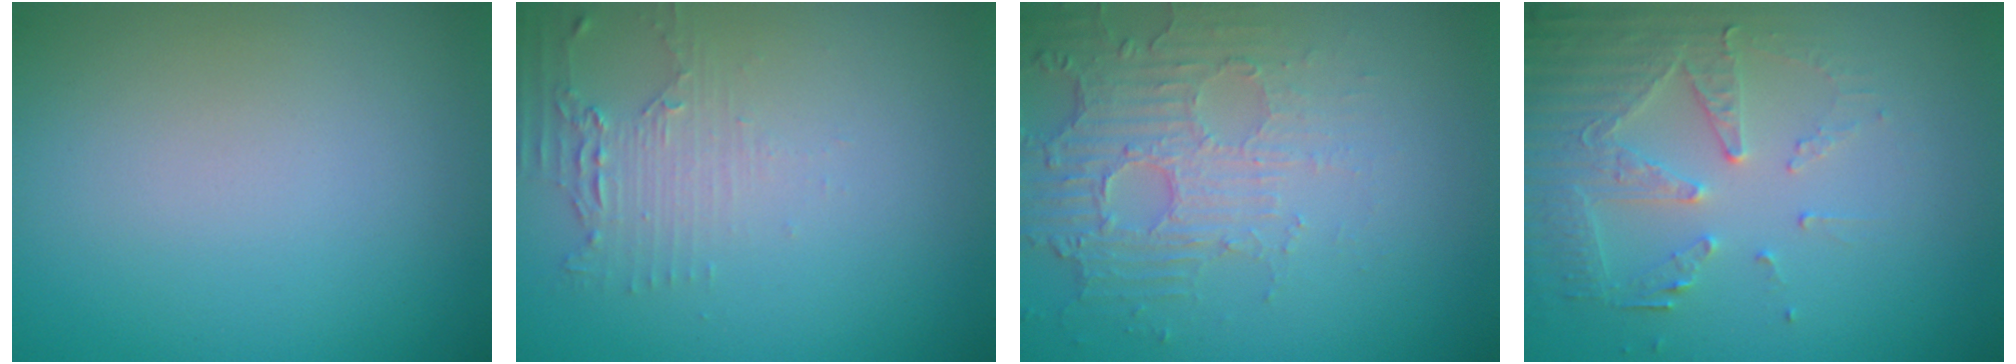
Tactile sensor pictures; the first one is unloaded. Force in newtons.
{"total": 2.3, "press": 1.6, "slide": 1.6}
{"total": 4.6, "press": 3.4, "slide": 3.2}
{"total": 5.4, "press": 3.8, "slide": 3.8}